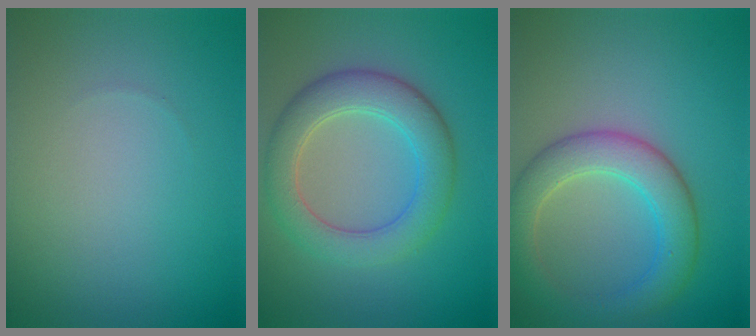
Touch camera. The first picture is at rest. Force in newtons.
{"total": 5.5, "press": 5.5, "slide": 0.1}
{"total": 5.3, "press": 5.3, "slide": 0.5}